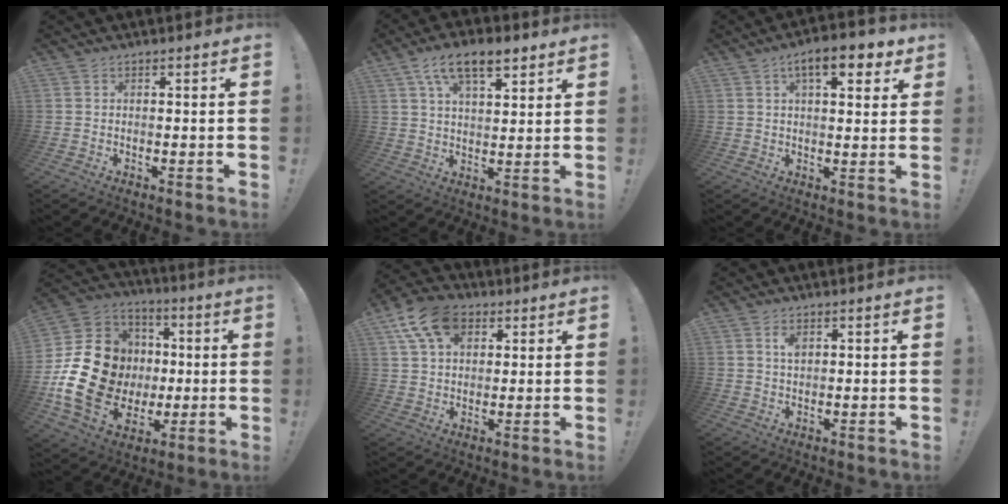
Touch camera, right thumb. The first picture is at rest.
{"total": 11.2, "force": [6.5, 4.9, 7.6], "torque": [-0.124, -0.017, 0.117]}
{"total": 9.8, "force": [4.9, 3.5, 7.8], "torque": [-0.102, -0.017, 0.076]}
{"total": 22.4, "force": [-1.1, 18.6, 12.3], "torque": [-0.218, 0.011, 0.025]}
{"total": 13.8, "force": [6.4, 9.2, 8.1], "torque": [-0.135, -0.019, 0.121]}
{"total": 2.7, "force": [1.2, 1.3, 2.0], "torque": [-0.020, -0.008, 0.016]}